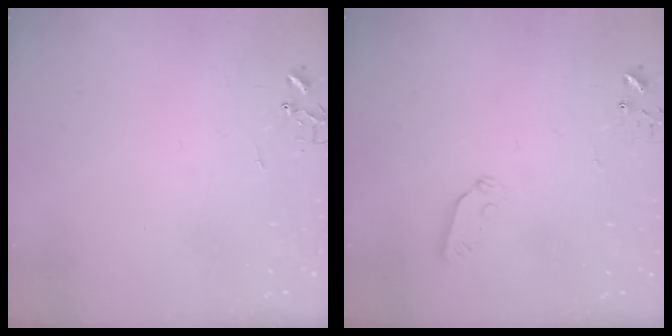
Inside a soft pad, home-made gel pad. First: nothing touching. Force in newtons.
{"total": 3.9, "press": 3.8, "slide": 0.6}